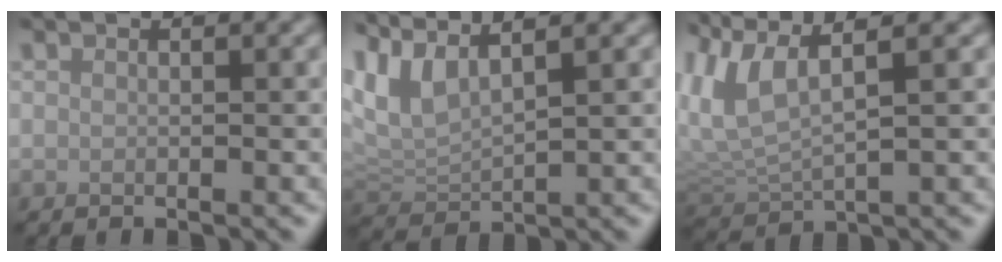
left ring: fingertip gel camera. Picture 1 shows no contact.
{"total": 4.2, "force": [3.1, 1.0, 2.6], "torque": [-0.070, 0.010, 0.070]}
{"total": 5.7, "force": [3.0, 1.7, 4.6], "torque": [-0.113, 0.006, 0.061]}